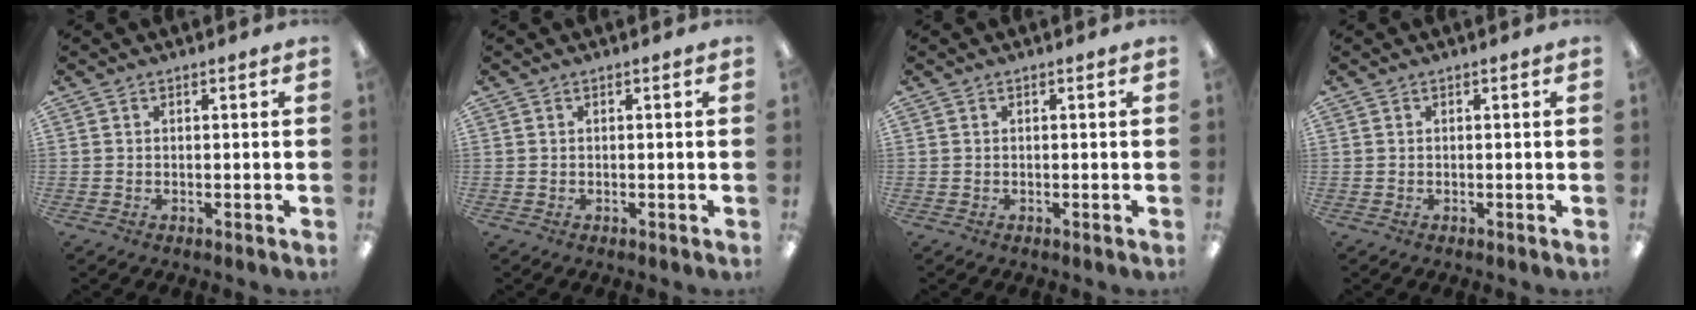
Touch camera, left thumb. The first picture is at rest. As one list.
[{"total": 0.0}, {"total": 0.0}, {"total": 0.0}]